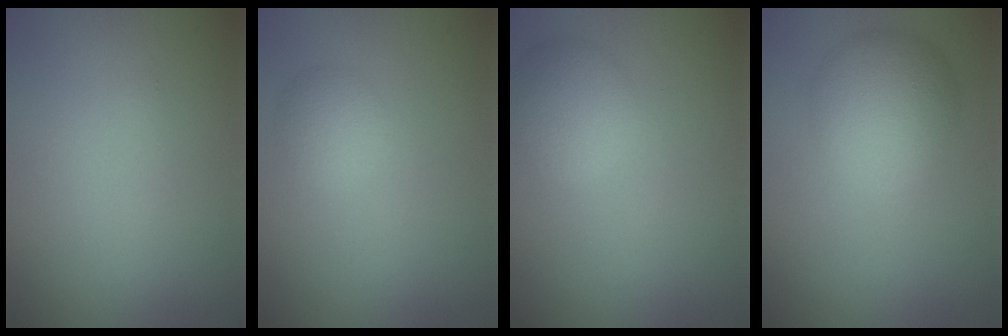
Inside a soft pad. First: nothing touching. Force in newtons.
{"total": 2.0, "press": 2.0, "slide": 0.1}
{"total": 3.5, "press": 3.5, "slide": 0.2}
{"total": 5.2, "press": 5.2, "slide": 0.2}